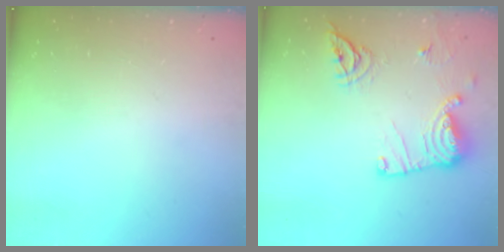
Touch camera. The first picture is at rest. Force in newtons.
{"total": 14.9, "press": 14.9, "slide": 0.4}